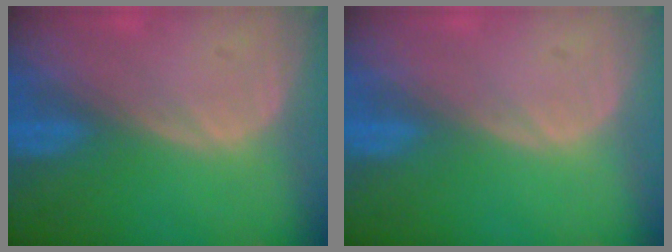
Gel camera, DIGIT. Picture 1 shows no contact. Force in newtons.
{"total": 0.0}